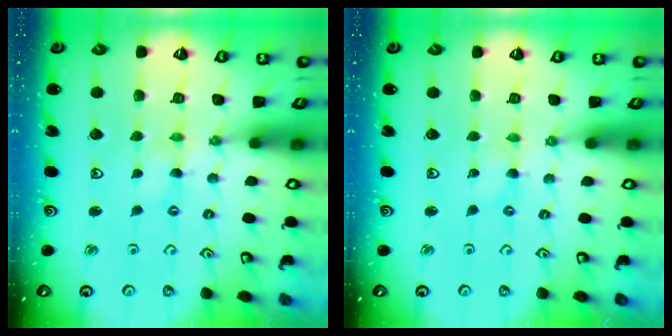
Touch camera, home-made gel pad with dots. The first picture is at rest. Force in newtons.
{"total": 0.0}